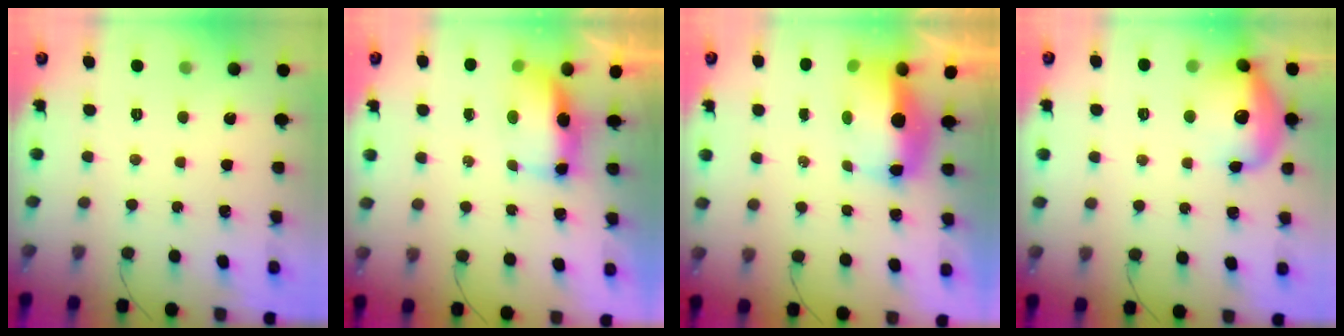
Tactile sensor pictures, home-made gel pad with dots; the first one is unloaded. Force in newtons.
{"total": 13.6, "press": 9.2, "slide": 10.0}
{"total": 9.7, "press": 9.5, "slide": 1.9}
{"total": 18.3, "press": 17.5, "slide": 5.6}